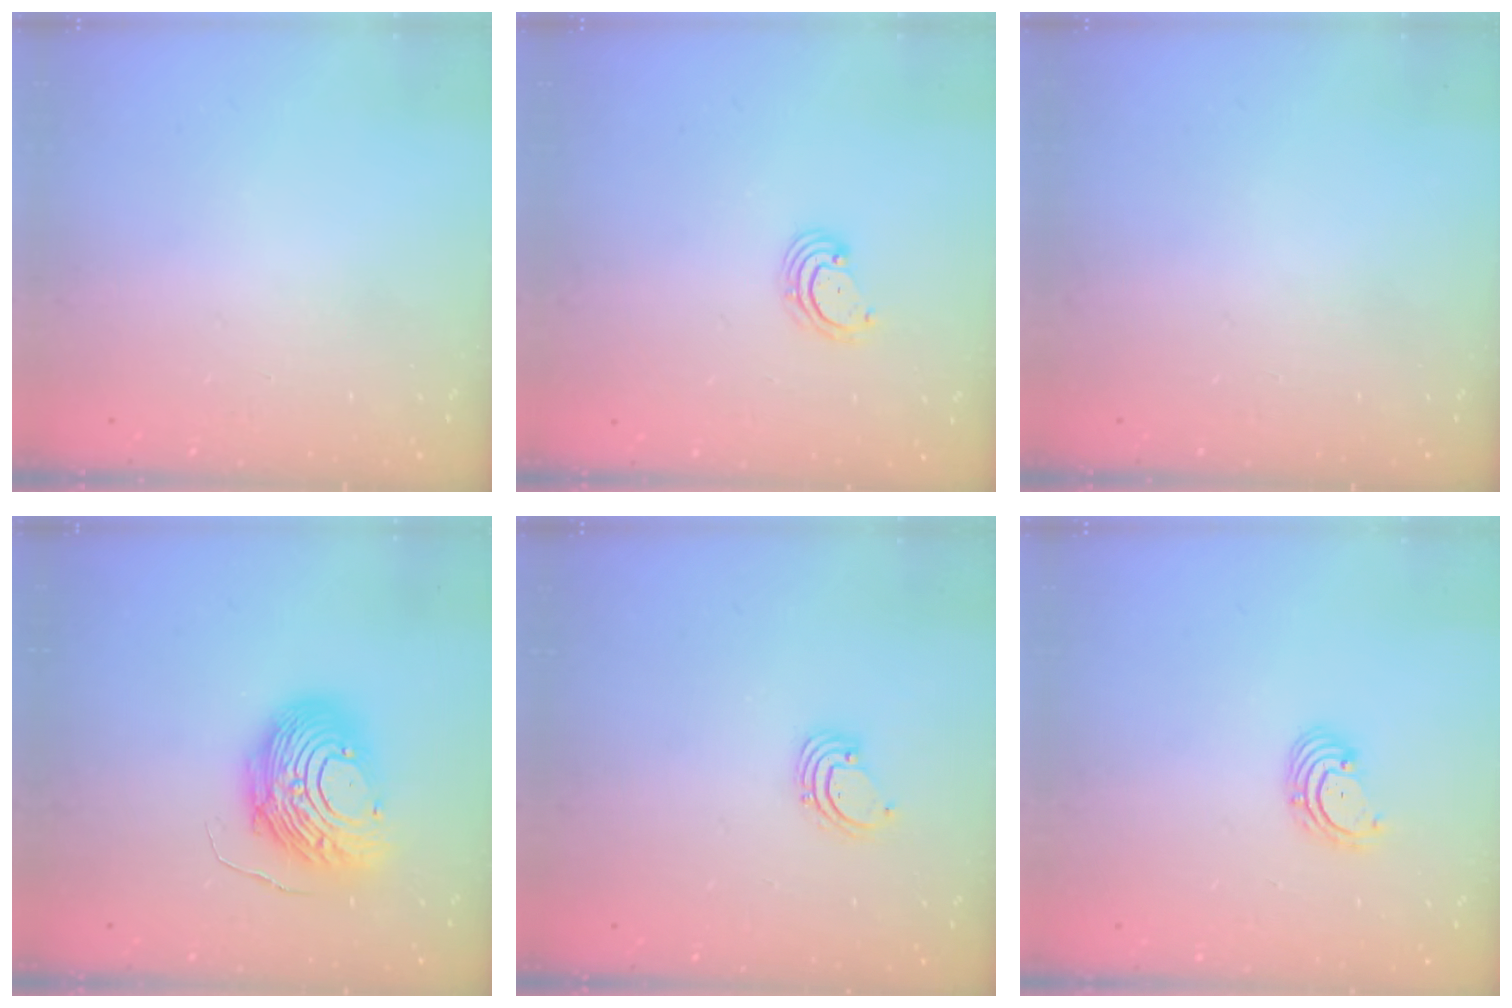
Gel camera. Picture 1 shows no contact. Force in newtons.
{"total": 3.3, "press": 3.3, "slide": 0.5}
{"total": 0.0}
{"total": 14.0, "press": 14.0, "slide": 1.3}
{"total": 1.6, "press": 1.6, "slide": 0.1}
{"total": 2.9, "press": 2.9, "slide": 0.3}